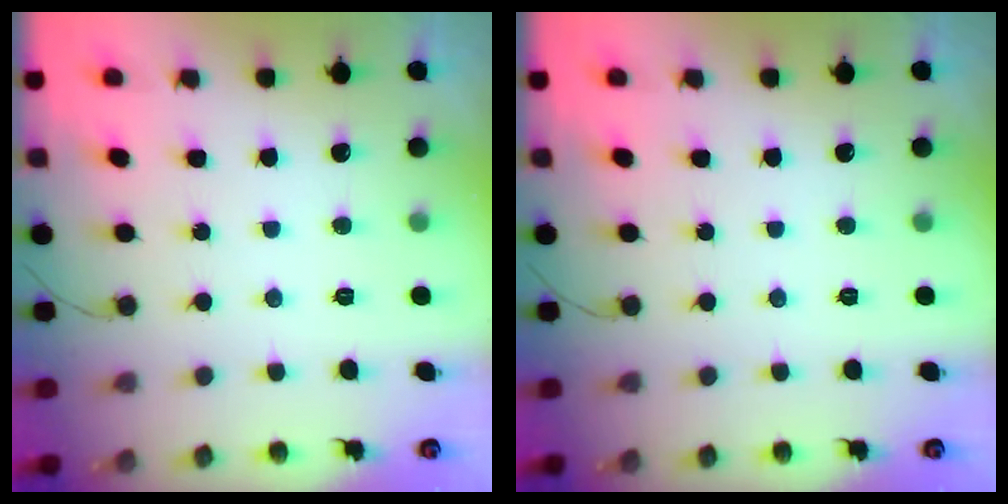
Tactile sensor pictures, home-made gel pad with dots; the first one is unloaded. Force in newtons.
{"total": 0.0}